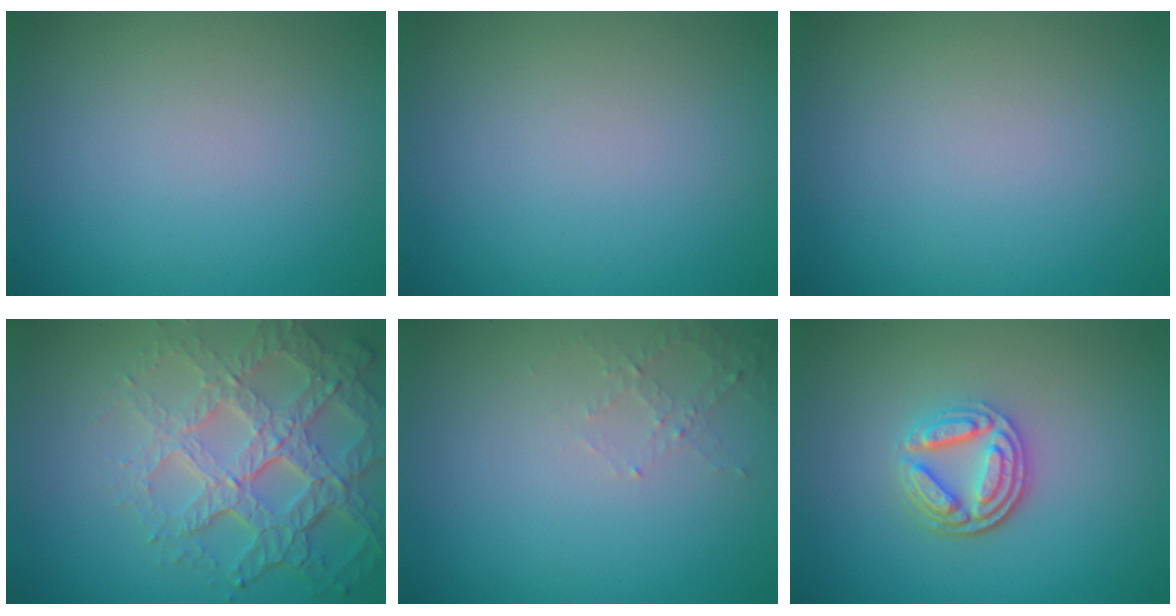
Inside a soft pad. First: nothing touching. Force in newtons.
{"total": 0.0}
{"total": 0.0}
{"total": 7.6, "press": 5.3, "slide": 5.5}
{"total": 1.3, "press": 1.3, "slide": 0.4}
{"total": 4.1, "press": 3.2, "slide": 2.5}